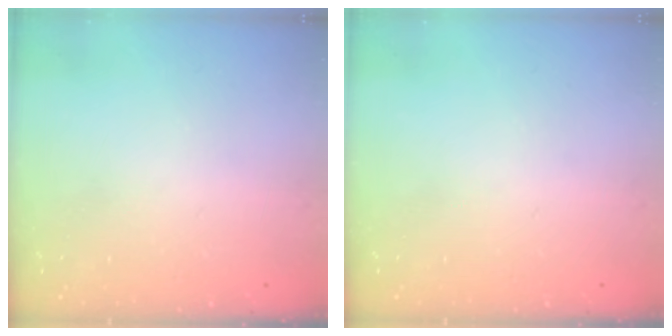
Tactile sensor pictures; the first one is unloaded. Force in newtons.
{"total": 0.0}